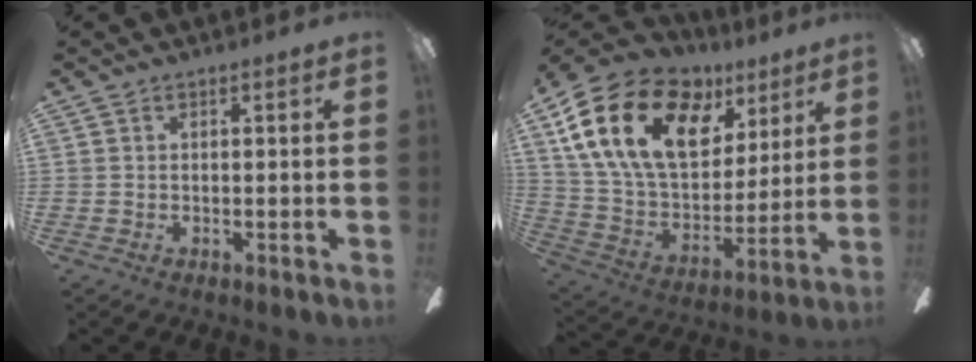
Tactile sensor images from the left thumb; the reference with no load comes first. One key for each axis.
{"total": 24.5, "fx": 11.0, "fy": 14.8, "fz": 16.1, "tx": -0.312, "ty": -0.041, "tz": 0.202}